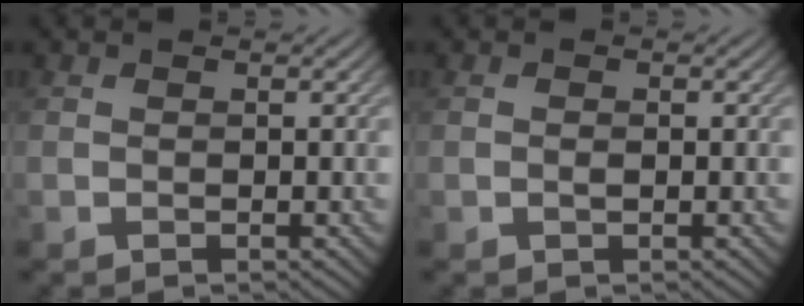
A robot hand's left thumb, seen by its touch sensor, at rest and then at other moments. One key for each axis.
{"total": 0.6, "fx": -0.1, "fy": 0.3, "fz": 0.6, "tx": -0.011, "ty": 0.000, "tz": -0.002}